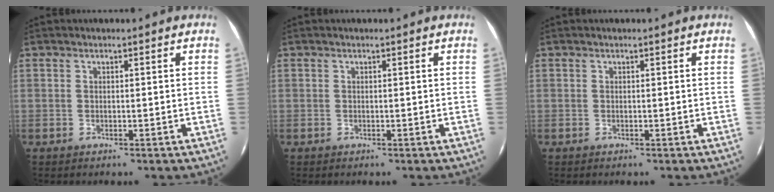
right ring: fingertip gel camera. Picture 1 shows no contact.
{"total": 0.0}
{"total": 0.0}